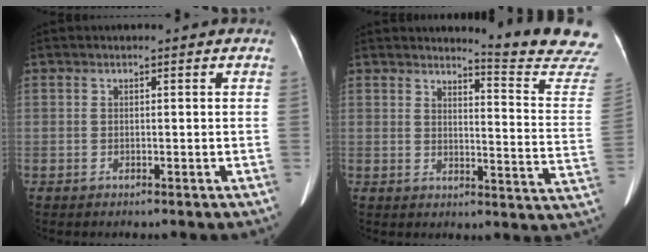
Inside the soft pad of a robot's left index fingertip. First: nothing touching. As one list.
[{"total": 13.0, "force": [12.8, -1.9, 1.9], "torque": [-0.017, -0.135, 0.130]}]